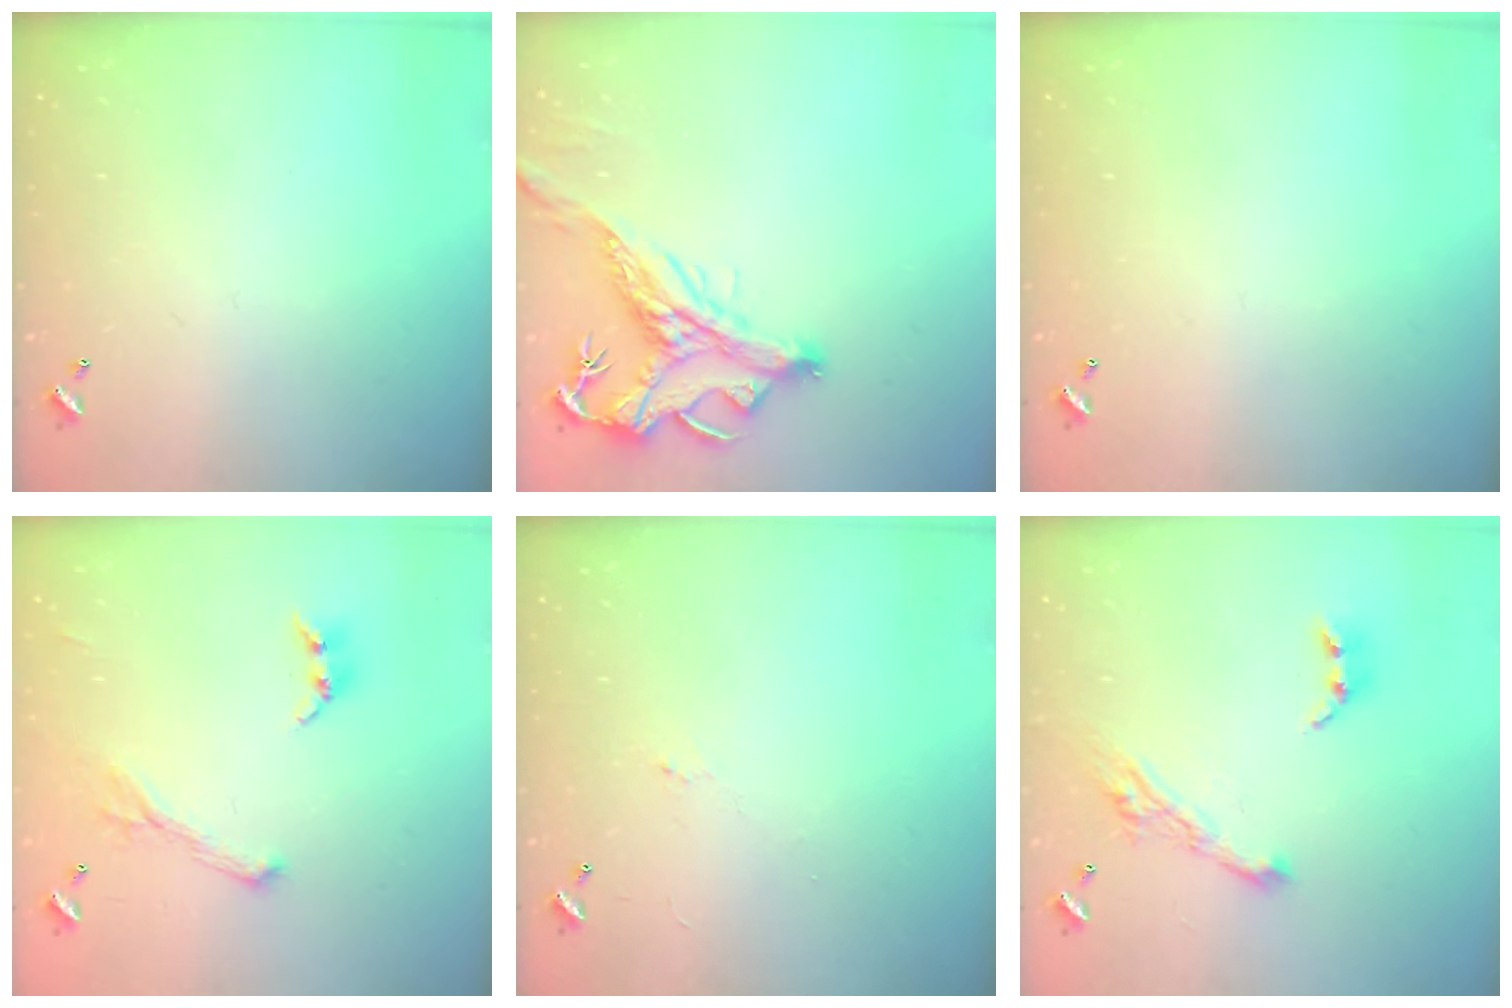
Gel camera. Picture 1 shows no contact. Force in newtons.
{"total": 2.9, "press": 2.5, "slide": 1.4}
{"total": 0.0}
{"total": 1.1, "press": 0.6, "slide": 0.9}
{"total": 0.7, "press": 0.4, "slide": 0.6}
{"total": 9.2, "press": 9.1, "slide": 1.1}